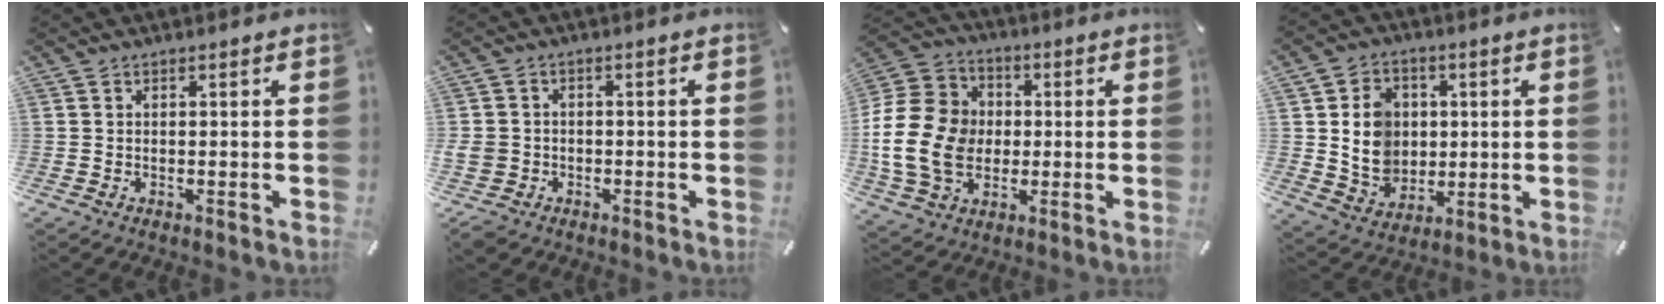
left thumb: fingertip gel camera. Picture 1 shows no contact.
{"total": 4.6, "force": [-1.6, 4.1, 1.4], "torque": [-0.045, 0.007, -0.032]}
{"total": 17.1, "force": [-1.4, 14.4, 9.1], "torque": [-0.203, 0.020, -0.025]}
{"total": 10.4, "force": [1.6, 9.4, 4.3], "torque": [-0.086, 0.004, 0.036]}